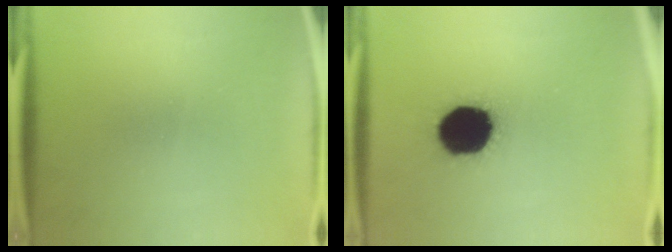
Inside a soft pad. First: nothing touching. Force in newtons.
{"total": 19.9}